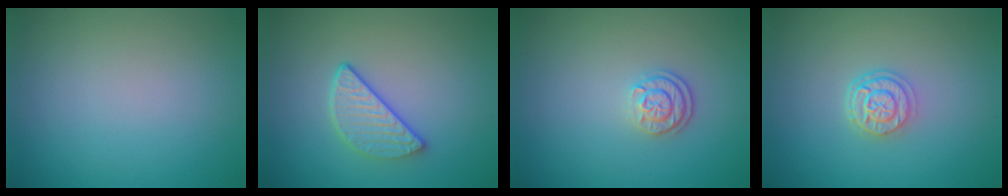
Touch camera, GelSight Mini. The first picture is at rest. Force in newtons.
{"total": 3.1, "press": 2.5, "slide": 1.7}
{"total": 2.2, "press": 1.8, "slide": 1.3}
{"total": 2.7, "press": 2.2, "slide": 1.6}